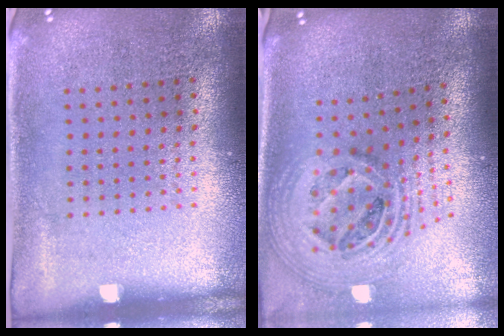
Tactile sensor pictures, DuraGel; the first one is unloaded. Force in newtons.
{"total": 2.8, "press": 1.9, "slide": 2.0}